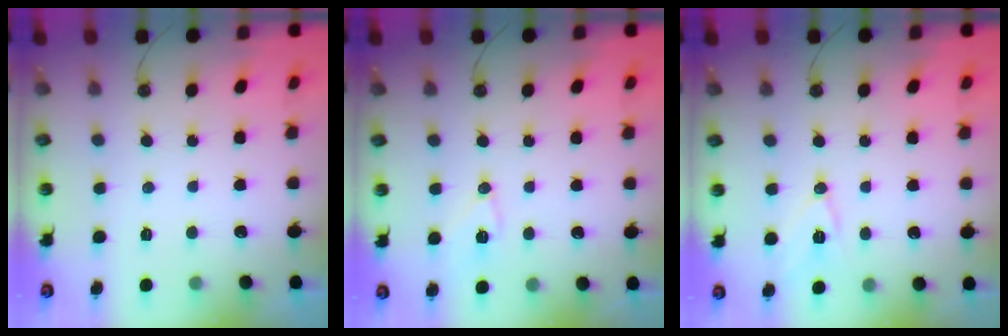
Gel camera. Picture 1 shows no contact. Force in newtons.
{"total": 8.5, "press": 8.5, "slide": 0.5}
{"total": 9.5, "press": 8.8, "slide": 3.7}